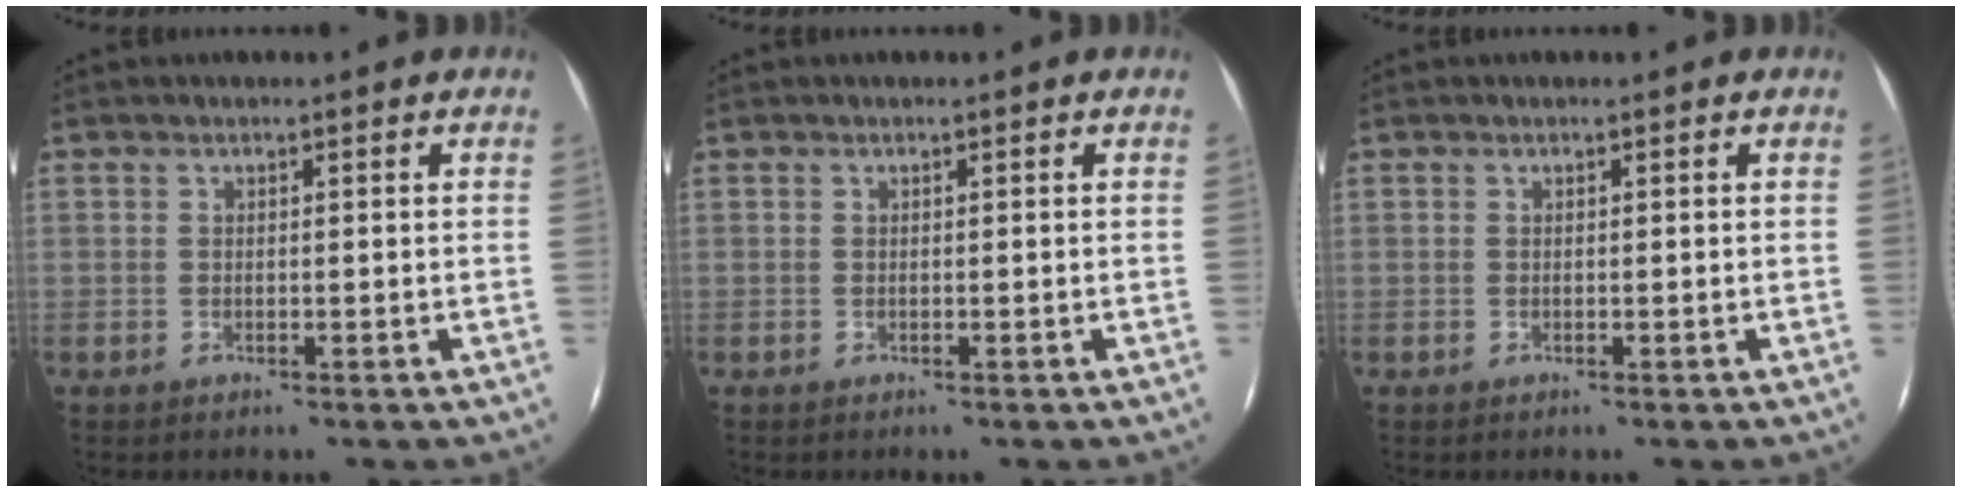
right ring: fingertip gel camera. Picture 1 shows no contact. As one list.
[{"total": 0.0}, {"total": 0.0}]